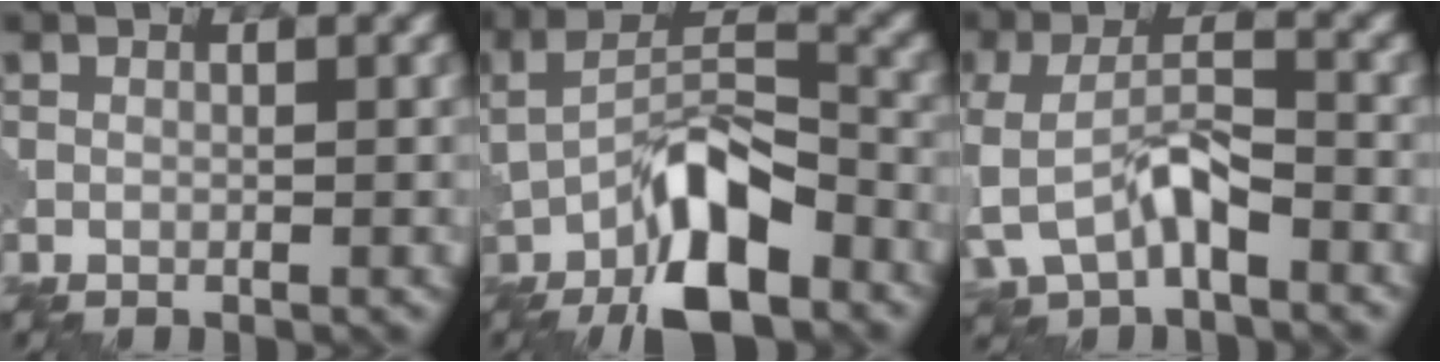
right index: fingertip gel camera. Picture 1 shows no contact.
{"total": 10.0, "force": [-4.7, 4.1, 7.9], "torque": [-0.138, 0.014, -0.085]}
{"total": 5.6, "force": [-2.2, 3.0, 4.3], "torque": [-0.096, -0.001, -0.044]}